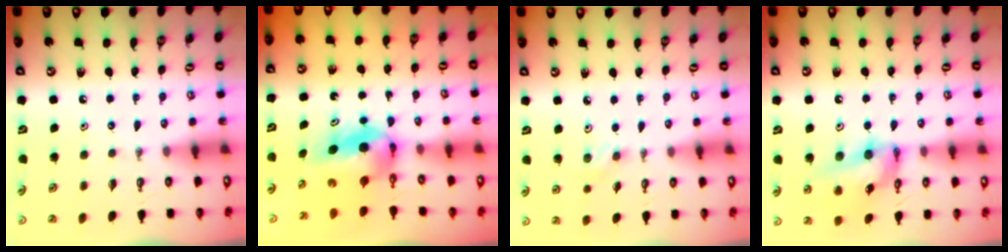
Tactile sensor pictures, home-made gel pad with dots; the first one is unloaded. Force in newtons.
{"total": 5.9, "press": 5.5, "slide": 2.0}
{"total": 2.8, "press": 2.7, "slide": 0.8}
{"total": 14.1, "press": 14.0, "slide": 1.3}